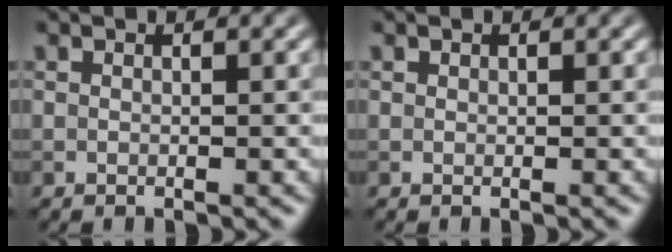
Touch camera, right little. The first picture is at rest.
{"total": 0.6, "force": [-0.2, -0.4, -0.3], "torque": [0.008, -0.002, -0.001]}